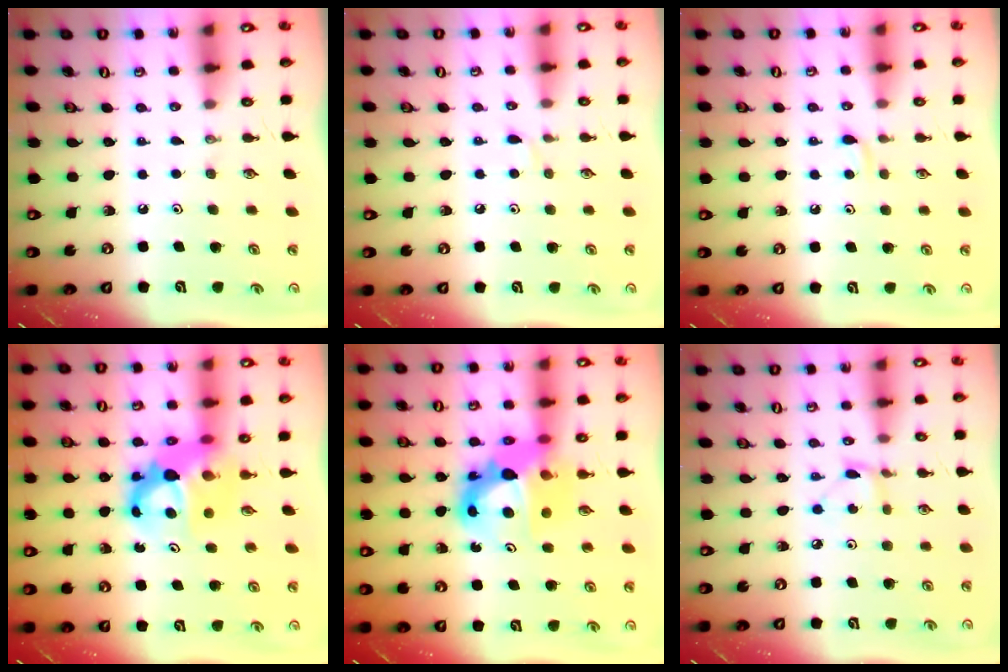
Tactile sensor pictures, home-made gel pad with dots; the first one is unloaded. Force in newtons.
{"total": 2.9, "press": 2.8, "slide": 0.5}
{"total": 3.5, "press": 3.5, "slide": 0.5}
{"total": 8.6, "press": 8.6, "slide": 0.7}
{"total": 14.0, "press": 13.9, "slide": 1.0}
{"total": 2.9, "press": 2.9, "slide": 0.3}